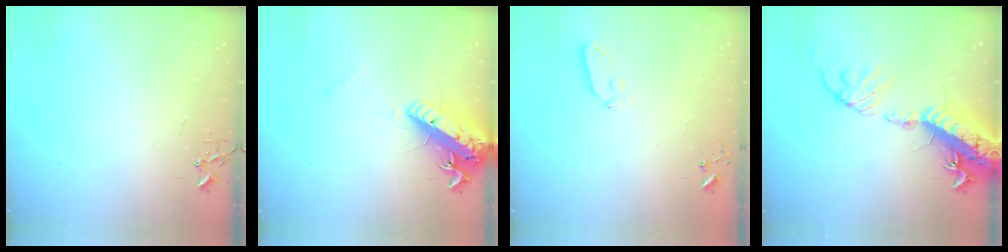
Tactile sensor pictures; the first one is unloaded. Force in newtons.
{"total": 18.1, "press": 17.7, "slide": 3.6}
{"total": 4.6, "press": 4.6, "slide": 0.3}
{"total": 23.1, "press": 22.6, "slide": 4.7}